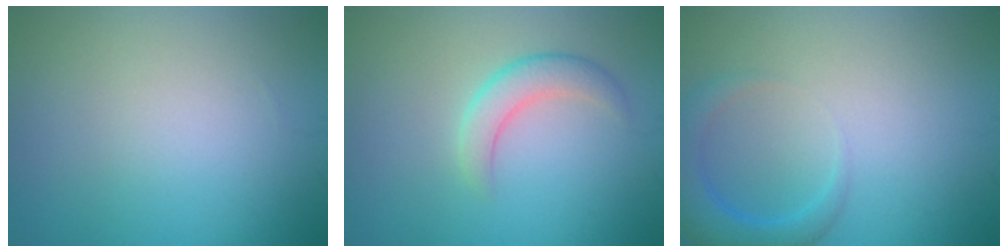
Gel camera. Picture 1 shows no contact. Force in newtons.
{"total": 2.7, "press": 2.7, "slide": 0.1}
{"total": 3.6, "press": 3.6, "slide": 0.4}